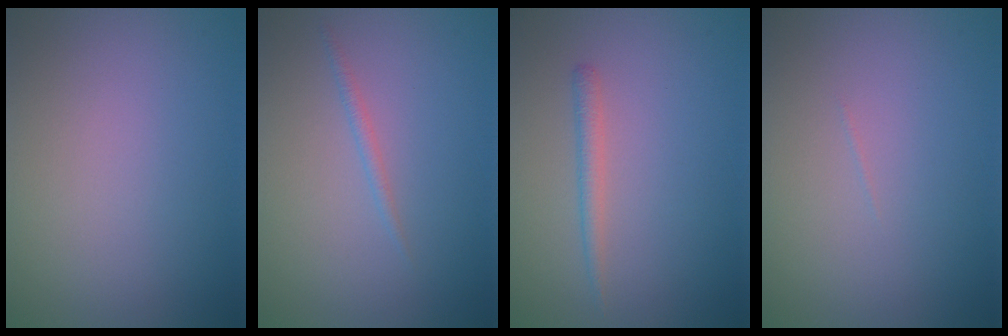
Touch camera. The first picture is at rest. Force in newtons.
{"total": 0.8, "press": 0.8, "slide": 0.1}
{"total": 1.3, "press": 1.3, "slide": 0.0}
{"total": 0.0}